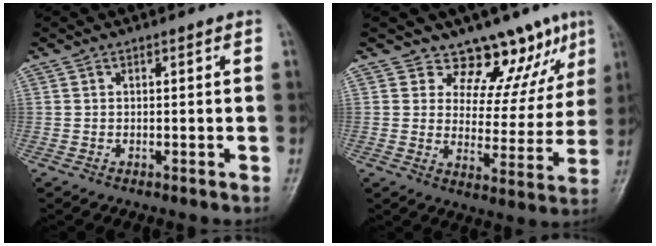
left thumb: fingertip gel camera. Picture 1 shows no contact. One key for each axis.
{"total": 11.0, "fx": 8.6, "fy": 5.6, "fz": 4.1, "tx": -0.010, "ty": -0.064, "tz": 0.114}